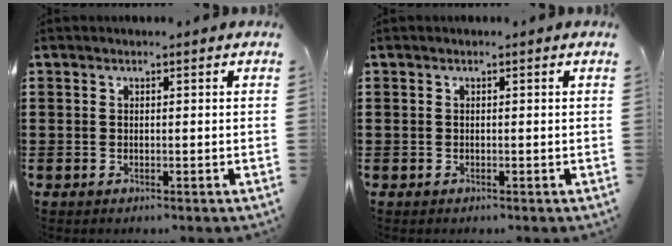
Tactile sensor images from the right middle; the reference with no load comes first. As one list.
[{"total": 0.0}]